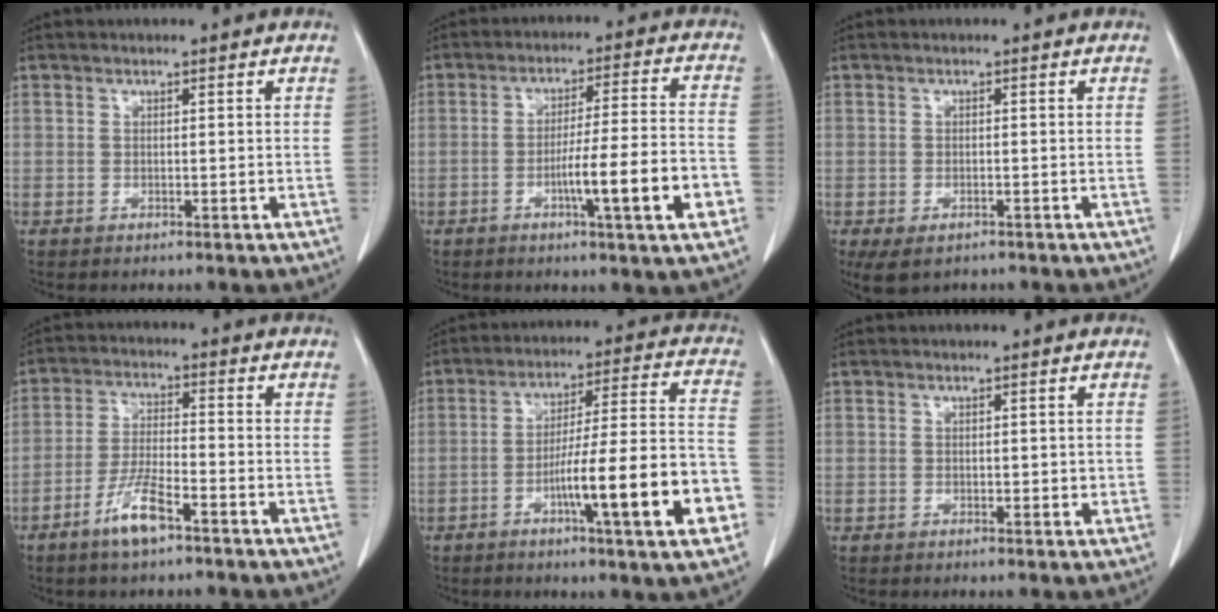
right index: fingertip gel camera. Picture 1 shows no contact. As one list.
[{"total": 11.9, "force": [-4.2, -0.1, 11.2], "torque": [-0.176, -0.005, -0.066]}, {"total": 4.6, "force": [-3.0, 2.3, 2.6], "torque": [-0.046, -0.010, -0.043]}, {"total": 6.7, "force": [-4.2, 1.0, 5.2], "torque": [-0.106, -0.006, -0.079]}, {"total": 17.4, "force": [-6.4, 0.7, 16.2], "torque": [-0.223, 0.011, -0.092]}, {"total": 1.5, "force": [0.0, 1.0, 1.1], "torque": [-0.013, 0.002, 0.002]}]